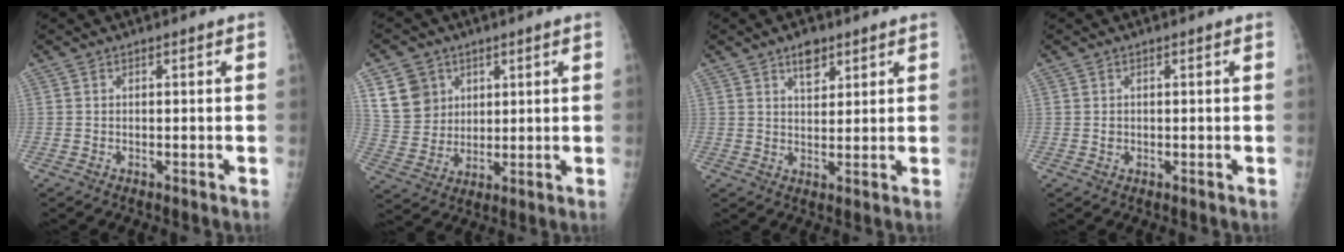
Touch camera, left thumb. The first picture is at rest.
{"total": 9.4, "force": [4.2, 7.9, 3.0], "torque": [-0.031, -0.019, 0.092]}
{"total": 4.6, "force": [2.9, 2.4, 2.6], "torque": [-0.024, -0.017, 0.046]}
{"total": 0.9, "force": [-0.1, 0.8, 0.4], "torque": [-0.002, 0.002, 0.000]}